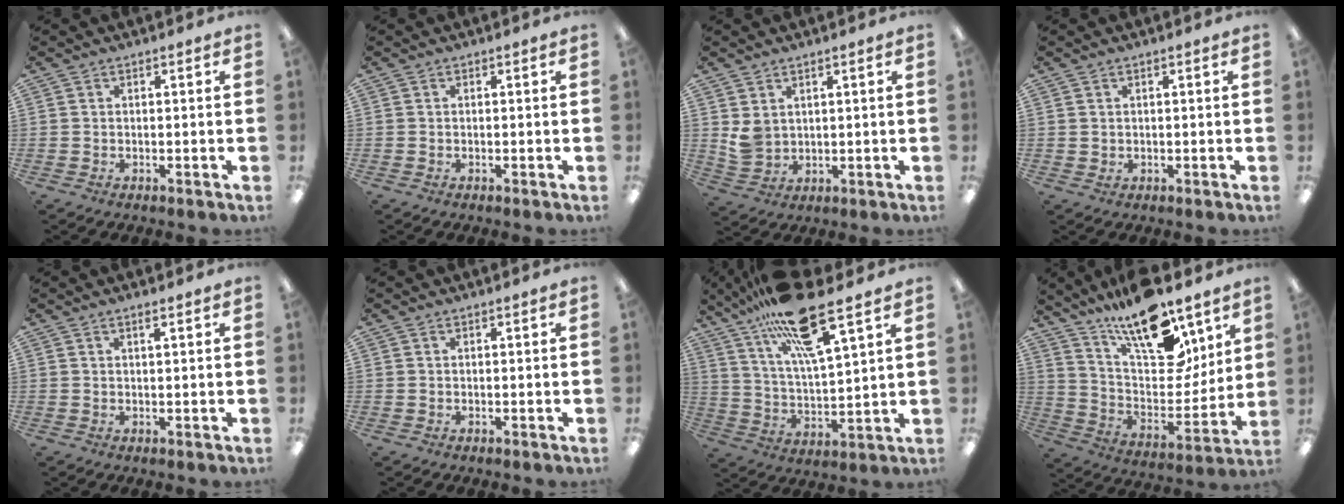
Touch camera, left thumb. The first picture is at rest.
{"total": 0.0}
{"total": 3.8, "force": [2.2, 2.6, 1.6], "torque": [-0.035, -0.005, 0.045]}
{"total": 0.8, "force": [0.6, 0.5, 0.3], "torque": [-0.007, 0.002, 0.010]}
{"total": 1.3, "force": [0.9, 0.1, 1.0], "torque": [-0.022, 0.001, 0.015]}
{"total": 0.0}
{"total": 20.1, "force": [14.3, 4.2, 13.4], "torque": [-0.239, -0.073, 0.235]}
{"total": 21.4, "force": [15.5, 8.2, 12.3], "torque": [-0.211, -0.098, 0.270]}